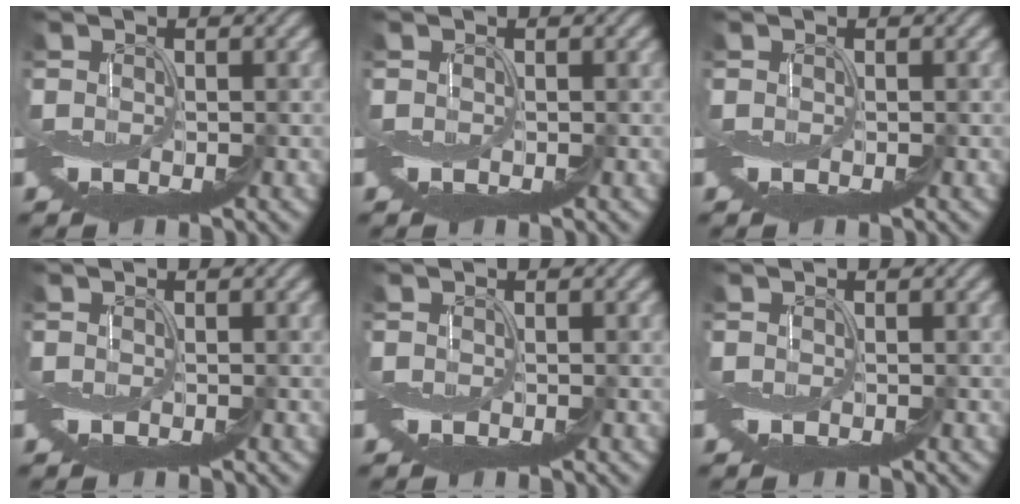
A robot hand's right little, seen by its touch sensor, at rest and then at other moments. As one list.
[{"total": 0.0}, {"total": 0.0}, {"total": 0.0}, {"total": 0.0}, {"total": 0.0}]